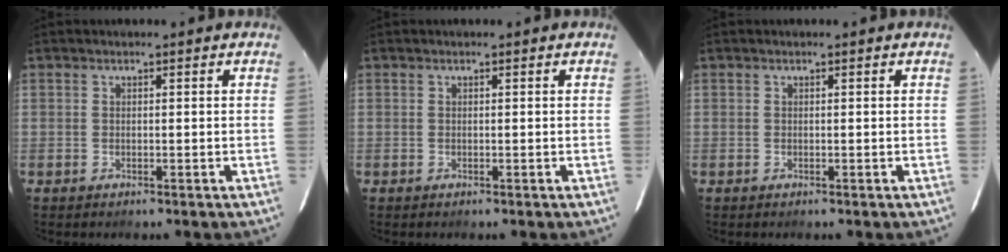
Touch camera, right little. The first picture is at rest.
{"total": 0.0}
{"total": 0.0}